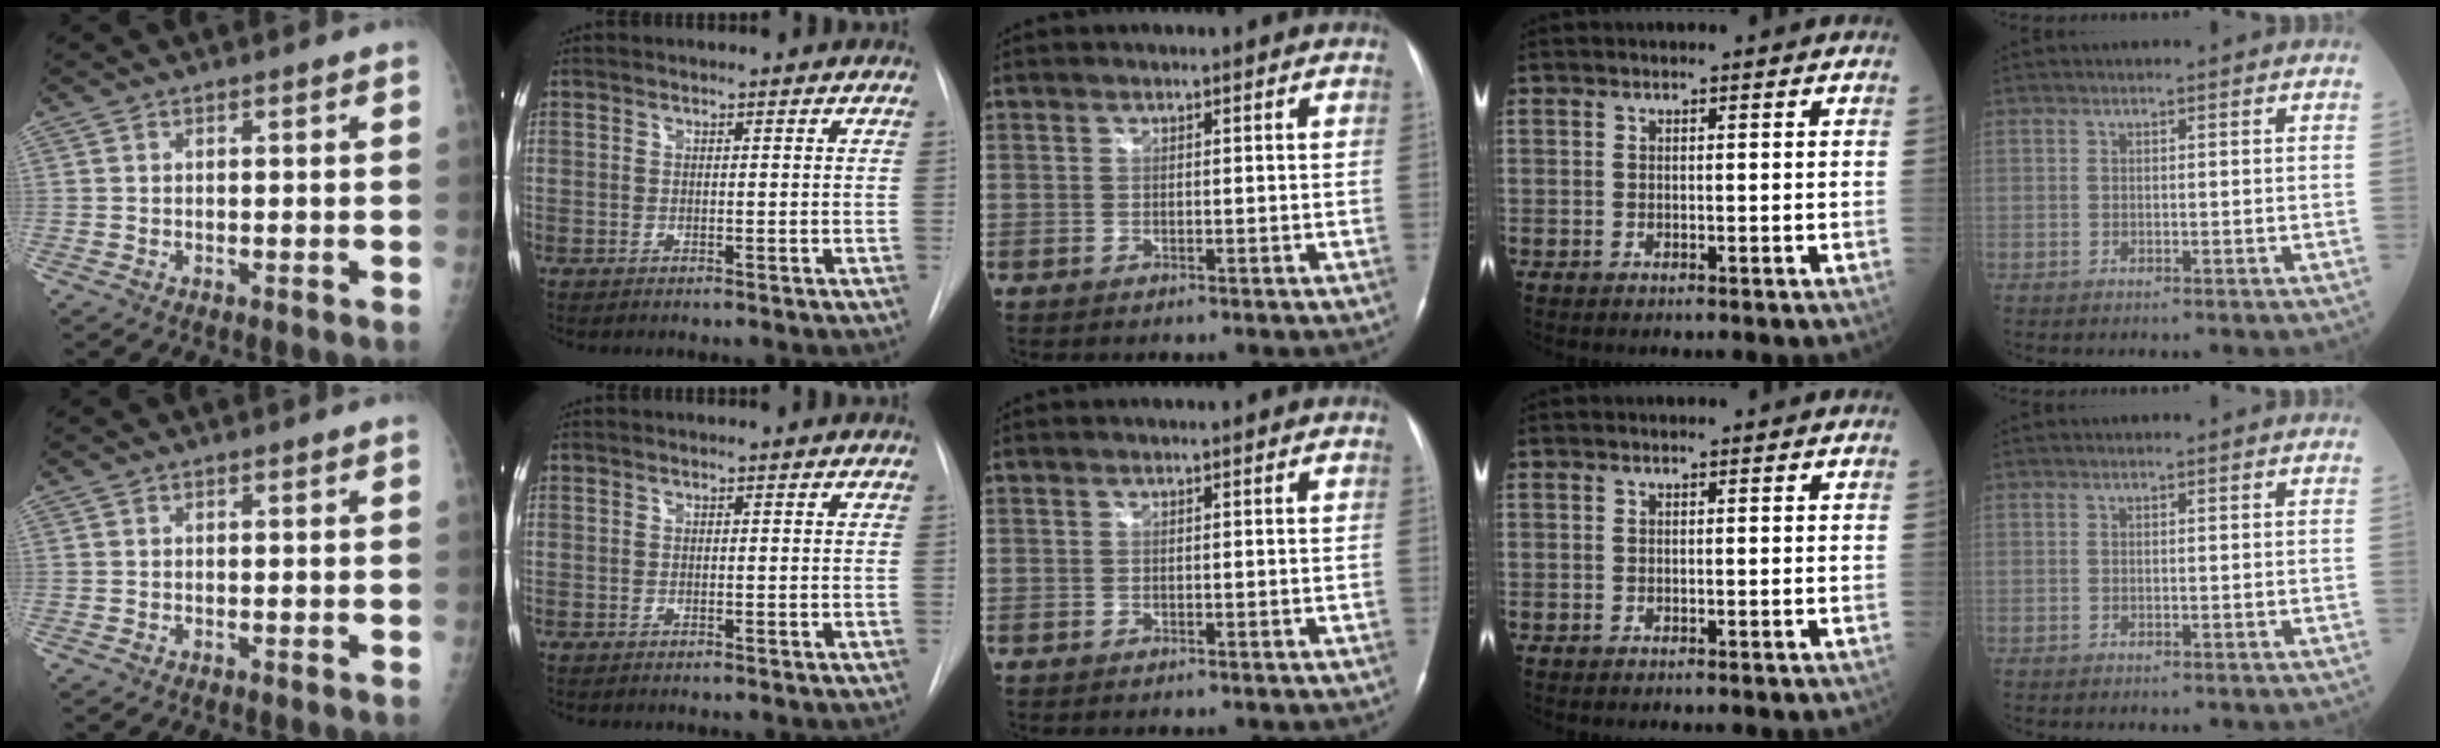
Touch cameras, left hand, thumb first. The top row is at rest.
{}